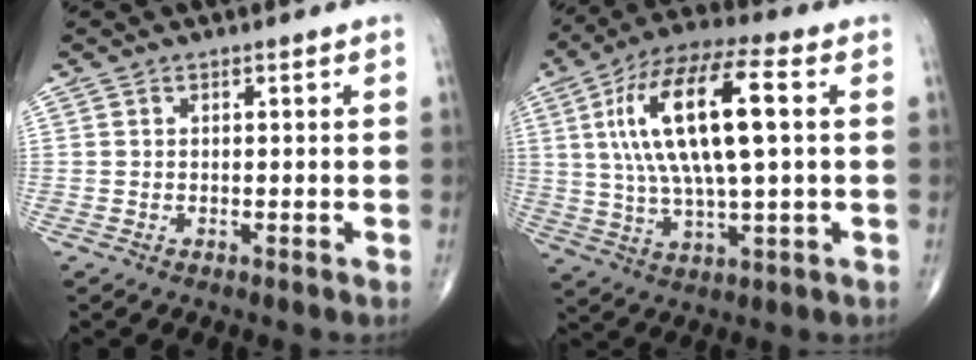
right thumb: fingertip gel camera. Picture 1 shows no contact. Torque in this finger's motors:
{"motor_torque": [0.18, 3.80, 1.91, 0.86, 0.68]}